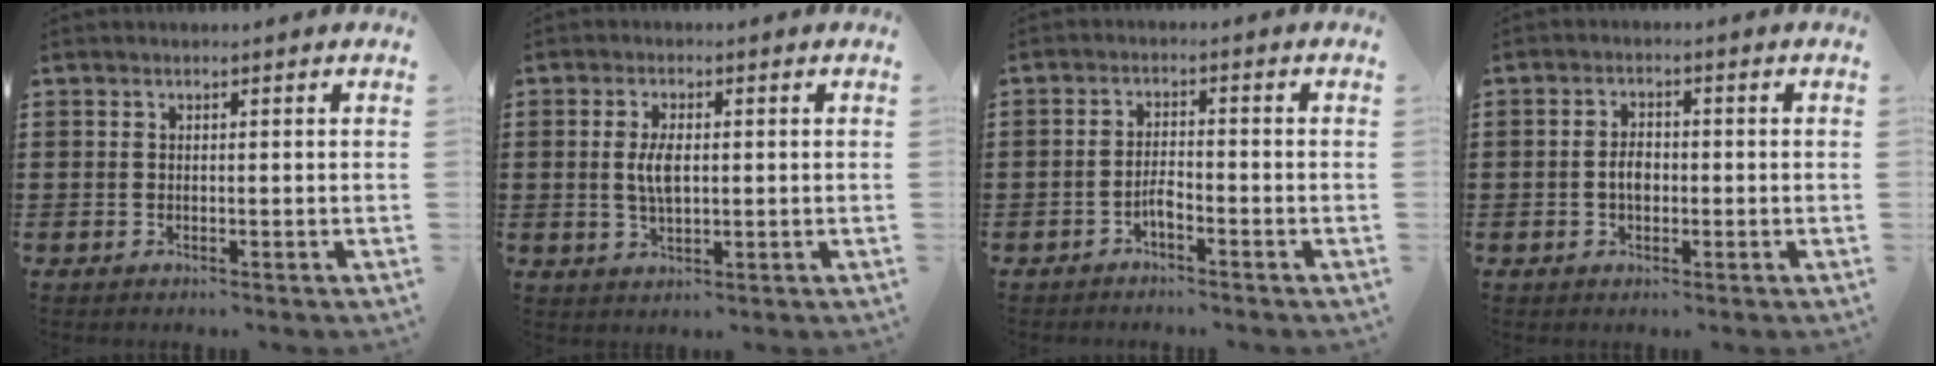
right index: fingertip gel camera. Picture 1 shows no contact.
{"total": 4.4, "force": [0.3, 2.0, 4.0], "torque": [-0.086, 0.004, 0.001]}
{"total": 2.3, "force": [-1.6, 0.6, 1.6], "torque": [-0.039, 0.002, -0.033]}
{"total": 2.8, "force": [-0.4, 1.7, 2.3], "torque": [-0.044, 0.005, -0.008]}